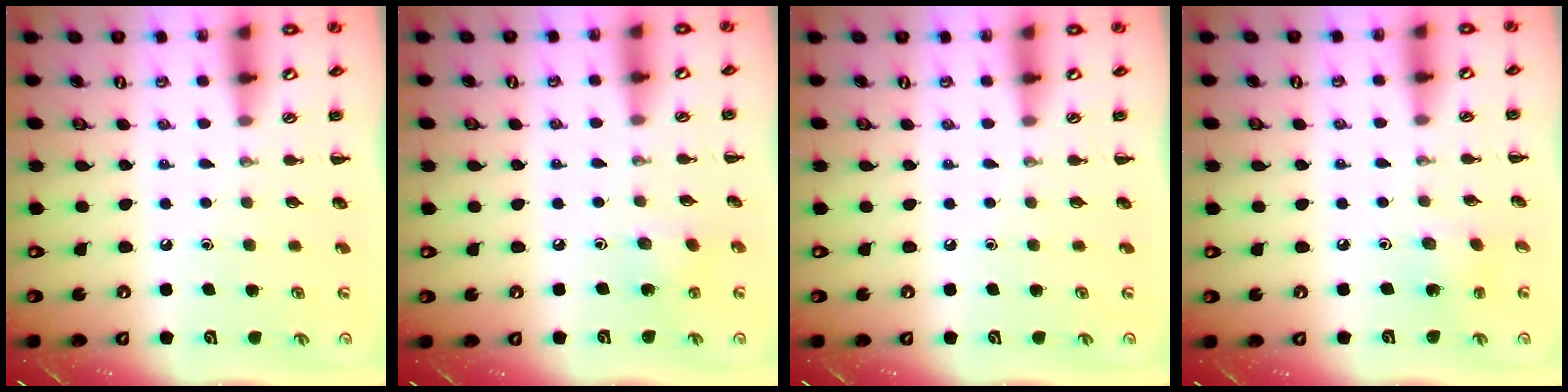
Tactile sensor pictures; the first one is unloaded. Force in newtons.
{"total": 3.5, "press": 3.4, "slide": 0.8}
{"total": 0.0}
{"total": 1.6, "press": 1.5, "slide": 0.5}